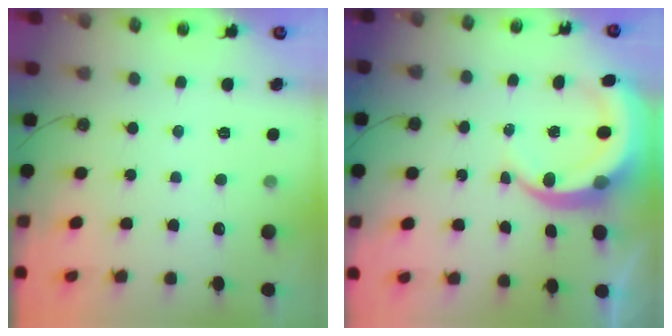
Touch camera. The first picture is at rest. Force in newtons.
{"total": 7.8, "press": 7.7, "slide": 1.0}